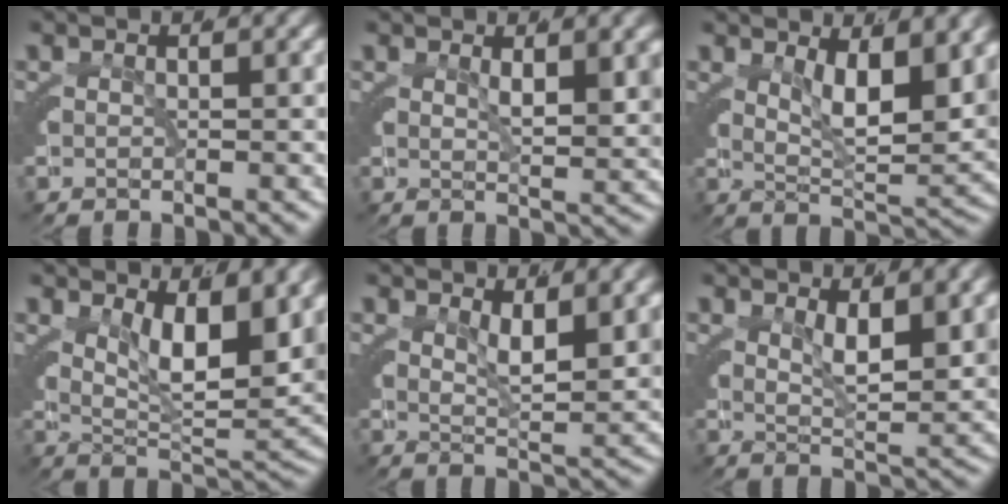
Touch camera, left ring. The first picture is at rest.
{"total": 3.0, "force": [1.6, -0.2, 2.6], "torque": [-0.030, -0.016, 0.034]}
{"total": 6.5, "force": [2.8, 1.6, 5.6], "torque": [-0.073, -0.012, 0.050]}
{"total": 8.3, "force": [3.2, 2.5, 7.3], "torque": [-0.084, -0.004, 0.054]}
{"total": 4.1, "force": [2.5, 0.1, 3.3], "torque": [-0.040, -0.018, 0.049]}
{"total": 4.0, "force": [2.2, 0.2, 3.3], "torque": [-0.042, -0.018, 0.045]}